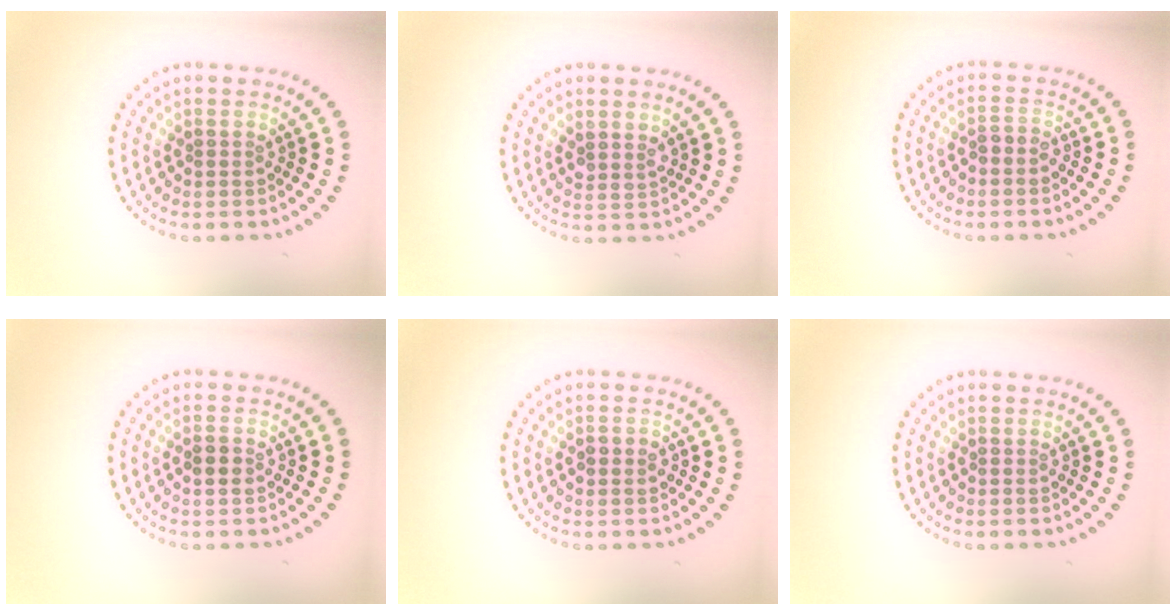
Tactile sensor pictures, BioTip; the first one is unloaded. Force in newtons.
{"total": 1.6, "press": 1.4, "slide": 0.8}
{"total": 1.1, "press": 0.8, "slide": 0.8}
{"total": 1.3, "press": 1.3, "slide": 0.3}
{"total": 1.0, "press": 0.9, "slide": 0.2}
{"total": 0.0}